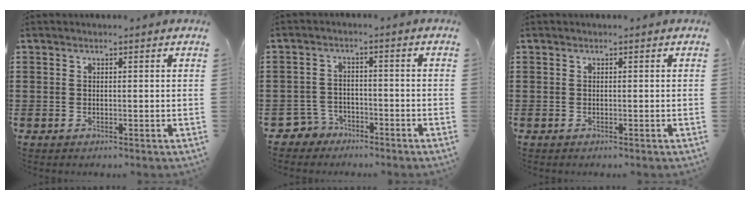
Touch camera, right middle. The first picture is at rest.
{"total": 3.4, "force": [-2.9, 1.7, 0.3], "torque": [-0.031, -0.003, -0.066]}
{"total": 0.0}